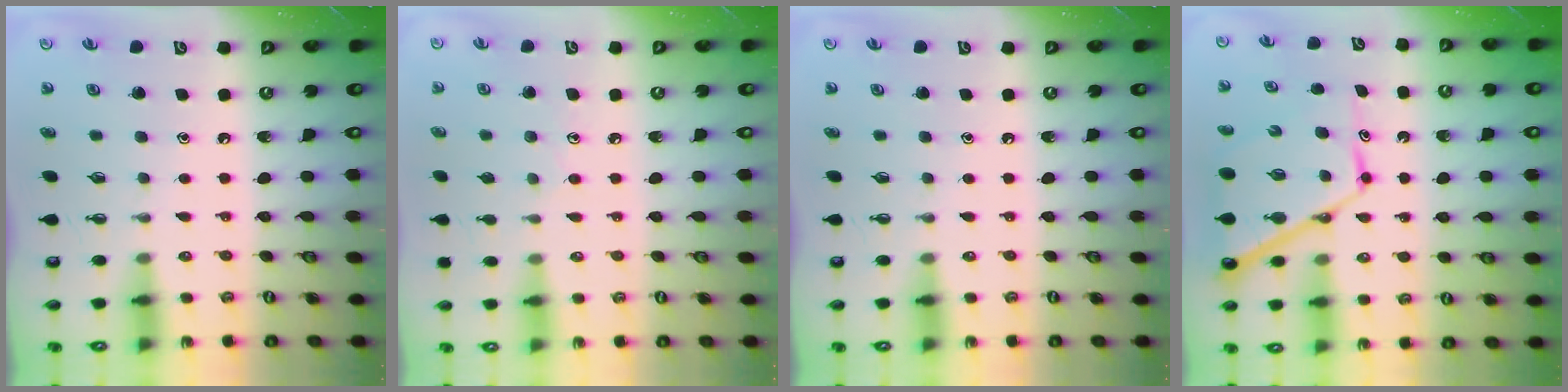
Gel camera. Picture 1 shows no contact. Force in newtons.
{"total": 5.5, "press": 5.5, "slide": 0.4}
{"total": 0.0}
{"total": 12.6, "press": 12.5, "slide": 1.1}